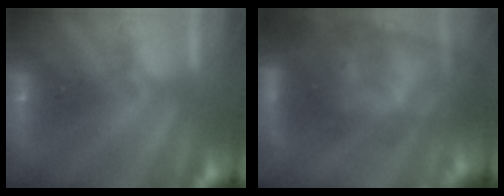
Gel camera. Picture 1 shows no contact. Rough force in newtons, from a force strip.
{"total": 7.6}